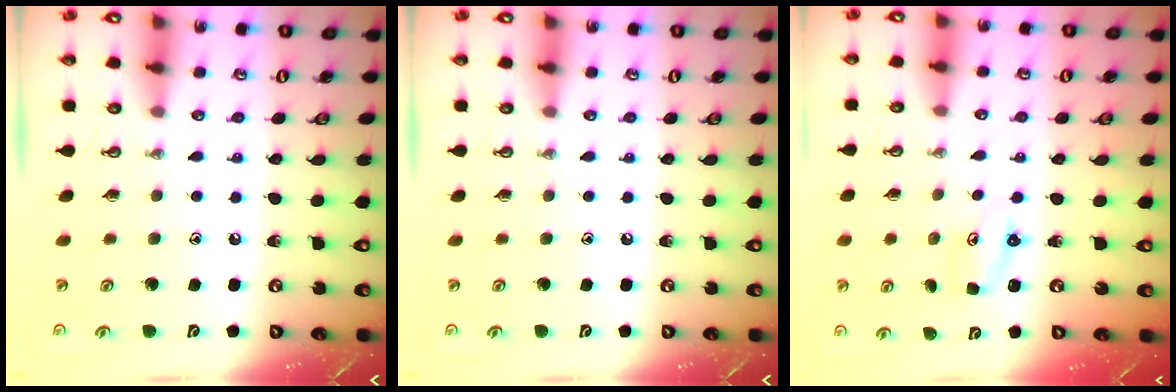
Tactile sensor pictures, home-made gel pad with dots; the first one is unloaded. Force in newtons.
{"total": 0.0}
{"total": 2.8, "press": 2.8, "slide": 0.3}